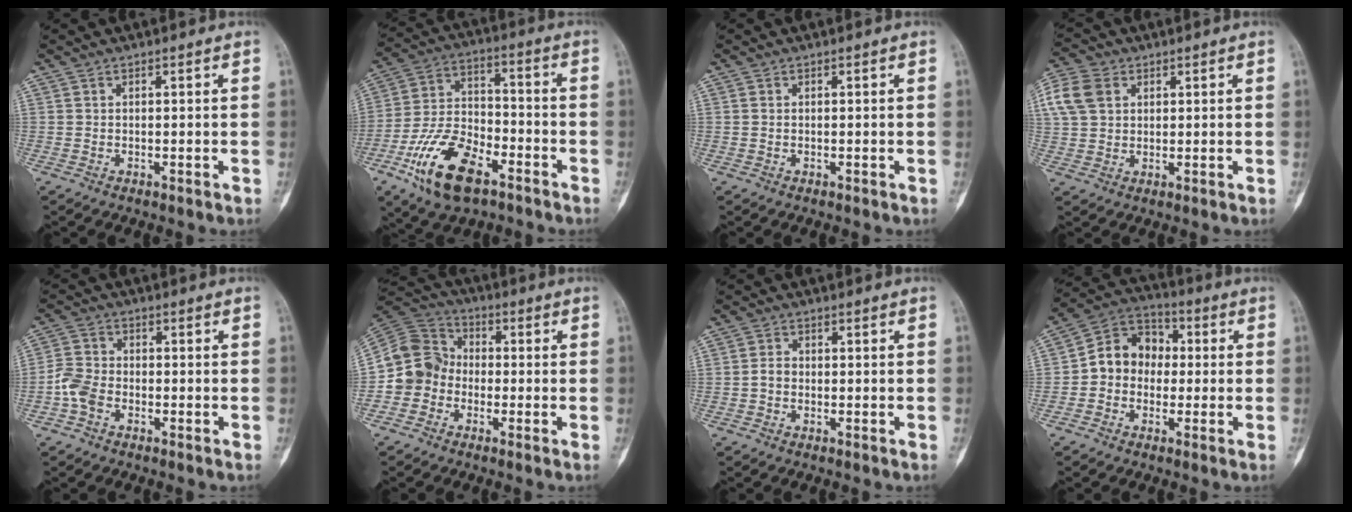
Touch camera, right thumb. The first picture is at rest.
{"total": 16.5, "force": [-8.8, 8.2, 11.3], "torque": [-0.204, 0.045, -0.160]}
{"total": 0.6, "force": [0.1, 0.4, -0.4], "torque": [0.005, 0.000, 0.000]}
{"total": 9.0, "force": [3.2, 6.7, 5.2], "torque": [-0.108, 0.008, 0.063]}
{"total": 5.0, "force": [-2.1, 3.8, 2.5], "torque": [-0.050, 0.014, -0.050]}
{"total": 10.0, "force": [-2.4, 9.2, 3.0], "torque": [-0.039, 0.040, -0.060]}
{"total": 2.0, "force": [-0.6, 1.5, 1.2], "torque": [-0.013, 0.007, -0.015]}
{"total": 10.3, "force": [-0.5, 8.6, 5.6], "torque": [-0.062, 0.039, -0.024]}